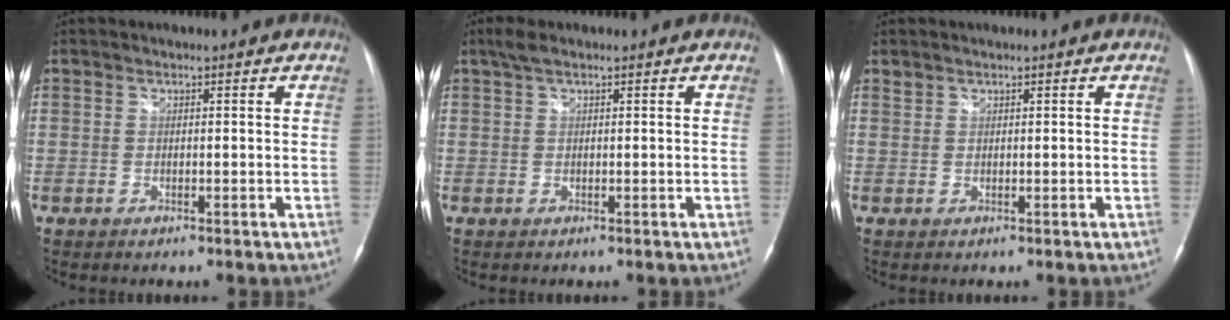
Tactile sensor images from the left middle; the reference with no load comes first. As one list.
[{"total": 2.1, "force": [1.5, 0.4, 1.5], "torque": [-0.036, 0.018, 0.030]}, {"total": 0.6, "force": [0.6, 0.2, -0.1], "torque": [-0.001, 0.005, 0.011]}]